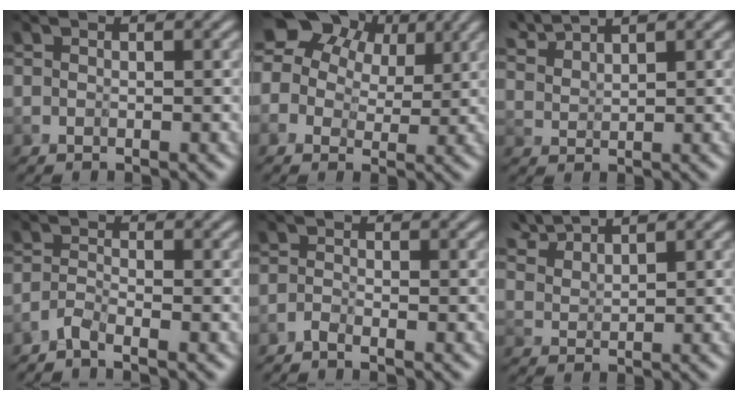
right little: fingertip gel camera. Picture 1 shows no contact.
{"total": 12.1, "force": [5.7, 8.1, 7.0], "torque": [-0.089, 0.038, 0.068]}
{"total": 3.0, "force": [2.7, 0.7, 1.1], "torque": [-0.030, 0.011, 0.059]}
{"total": 1.6, "force": [-1.4, 0.1, 0.8], "torque": [-0.017, -0.001, -0.035]}
{"total": 1.0, "force": [-0.8, 0.1, 0.5], "torque": [-0.010, 0.000, -0.020]}
{"total": 3.6, "force": [3.1, 1.1, 1.5], "torque": [-0.040, 0.008, 0.068]}